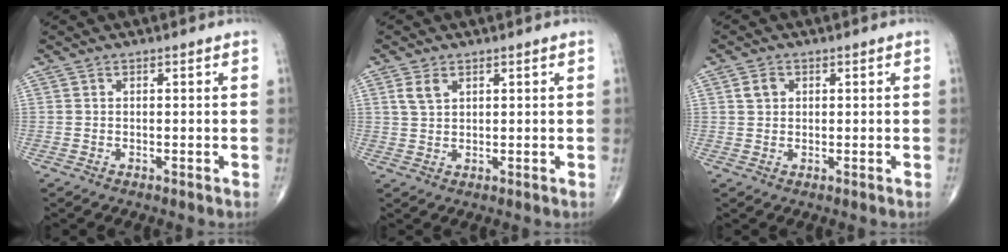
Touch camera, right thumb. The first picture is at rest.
{"total": 3.0, "force": [1.5, 1.7, 1.9], "torque": [-0.036, 0.000, 0.036]}
{"total": 2.3, "force": [0.8, 1.8, 1.1], "torque": [-0.016, 0.002, 0.014]}